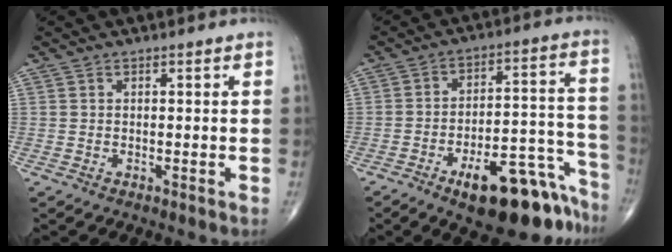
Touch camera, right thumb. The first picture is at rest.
{"total": 18.4, "force": [-12.3, 6.8, 11.8], "torque": [-0.096, 0.111, -0.179]}